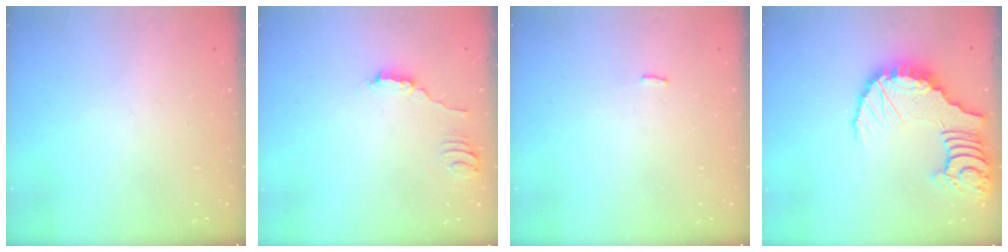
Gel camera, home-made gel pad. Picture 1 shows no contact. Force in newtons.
{"total": 3.8, "press": 3.8, "slide": 0.3}
{"total": 2.5, "press": 2.5, "slide": 0.1}
{"total": 13.0, "press": 12.8, "slide": 1.9}